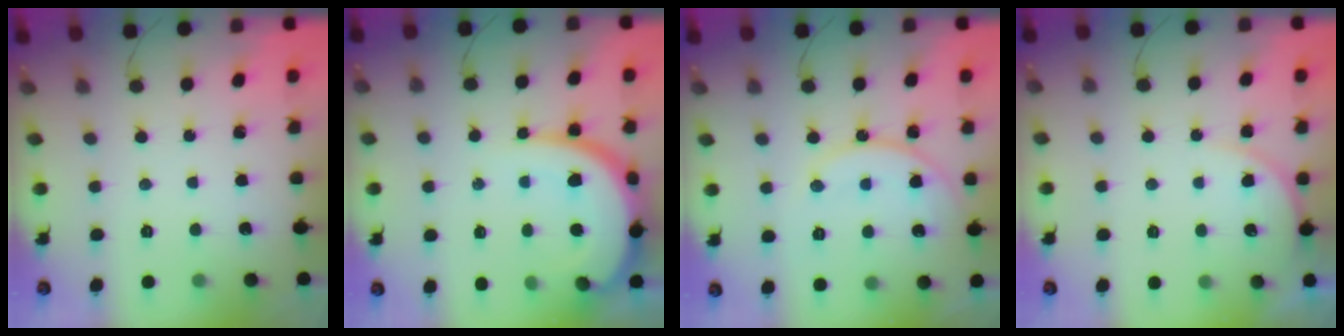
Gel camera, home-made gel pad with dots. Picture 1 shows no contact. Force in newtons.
{"total": 13.2, "press": 13.1, "slide": 1.5}
{"total": 12.2, "press": 12.1, "slide": 0.9}
{"total": 6.3, "press": 6.3, "slide": 0.4}